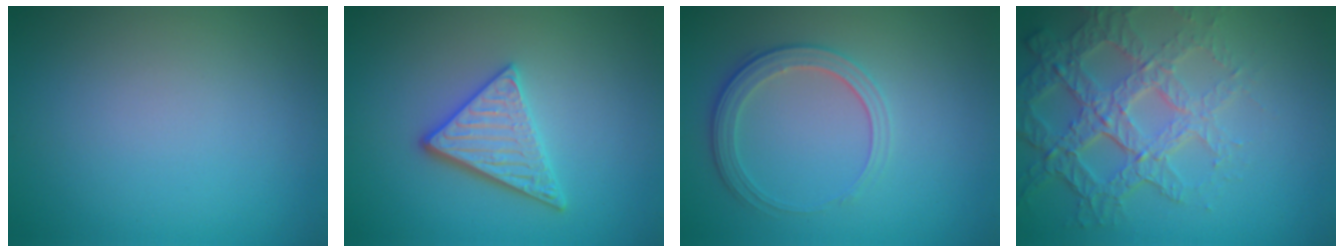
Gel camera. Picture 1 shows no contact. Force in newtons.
{"total": 3.3, "press": 3.0, "slide": 1.5}
{"total": 2.8, "press": 2.7, "slide": 0.8}
{"total": 6.9, "press": 5.0, "slide": 4.8}